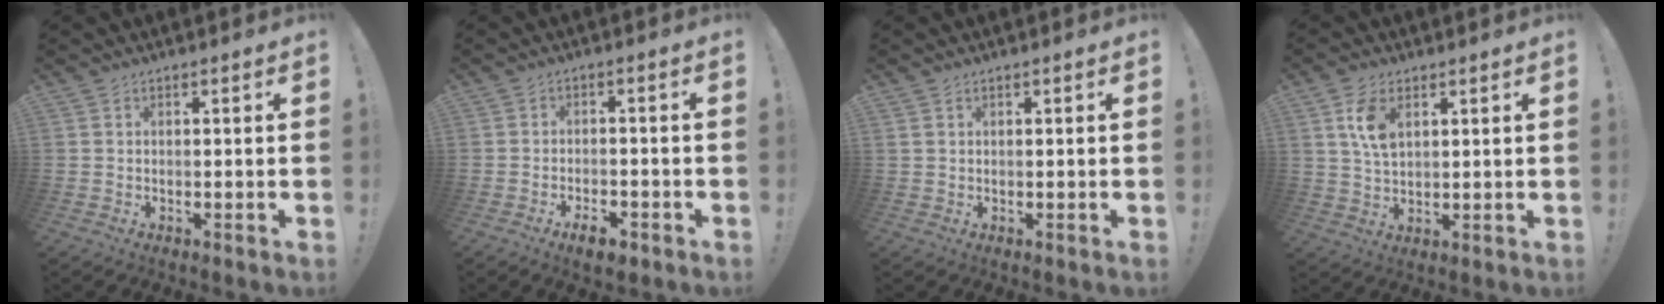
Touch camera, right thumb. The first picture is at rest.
{"total": 5.3, "force": [-3.5, 2.0, 3.5], "torque": [-0.039, 0.015, -0.056]}
{"total": 0.9, "force": [0.6, 0.5, 0.5], "torque": [-0.015, 0.004, 0.014]}
{"total": 8.0, "force": [3.4, 4.6, 5.6], "torque": [-0.112, -0.003, 0.063]}